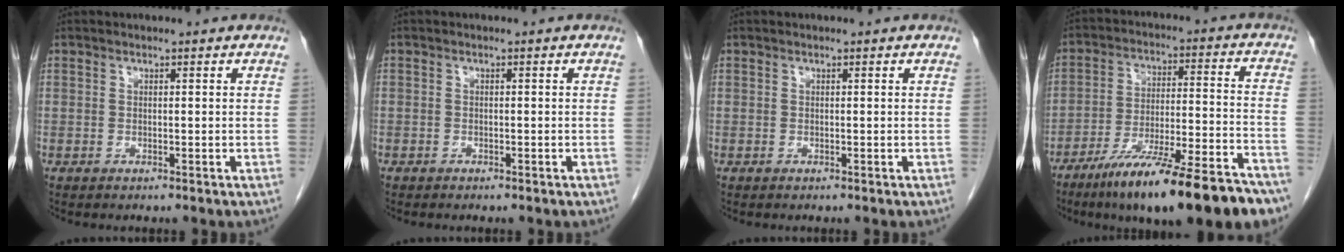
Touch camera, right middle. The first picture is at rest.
{"total": 0.5, "force": [-0.4, 0.4, 0.0], "torque": [-0.002, 0.003, -0.007]}
{"total": 0.0}
{"total": 22.7, "force": [-17.0, 2.4, 14.9], "torque": [-0.169, 0.000, -0.269]}